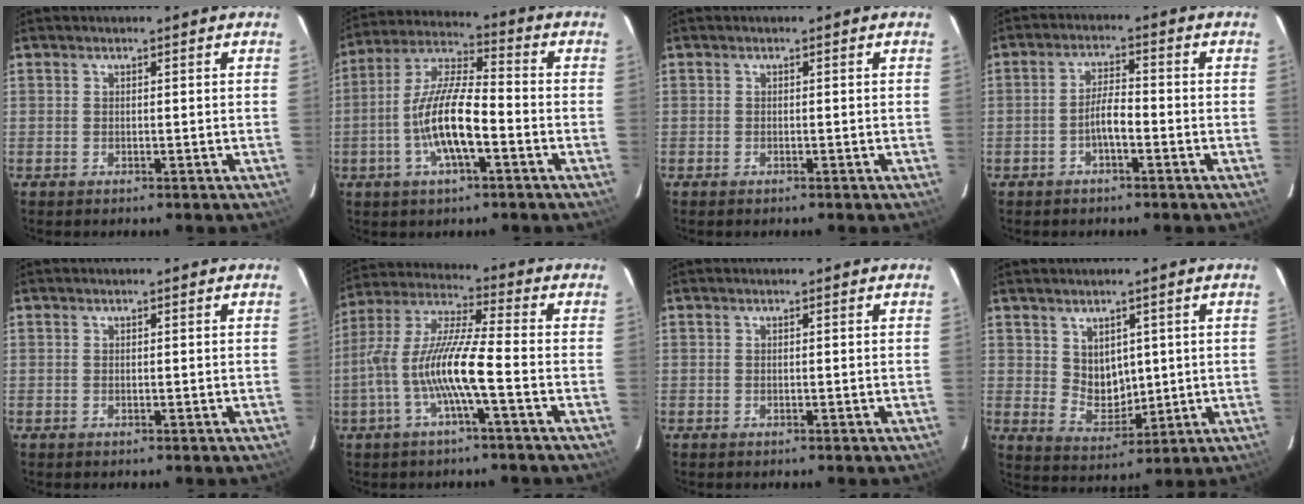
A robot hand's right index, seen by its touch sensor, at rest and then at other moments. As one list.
[{"total": 12.7, "force": [-4.0, 3.4, 11.6], "torque": [-0.236, 0.000, -0.078]}, {"total": 0.5, "force": [-0.5, 0.3, 0.0], "torque": [-0.001, -0.002, -0.010]}, {"total": 3.8, "force": [-1.8, 1.0, 3.2], "torque": [-0.064, 0.007, -0.032]}, {"total": 0.0}, {"total": 12.7, "force": [-3.7, 1.1, 12.1], "torque": [-0.245, 0.004, -0.074]}, {"total": 0.0}, {"total": 6.2, "force": [2.1, 5.0, 3.1], "torque": [-0.051, -0.005, 0.056]}]